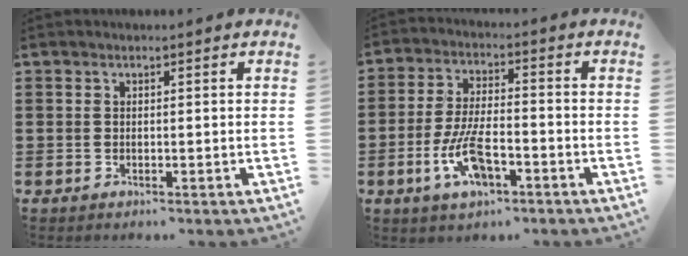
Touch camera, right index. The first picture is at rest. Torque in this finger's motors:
{"motor_torque": [1.09, 0.95, 0.18, 0.11]}